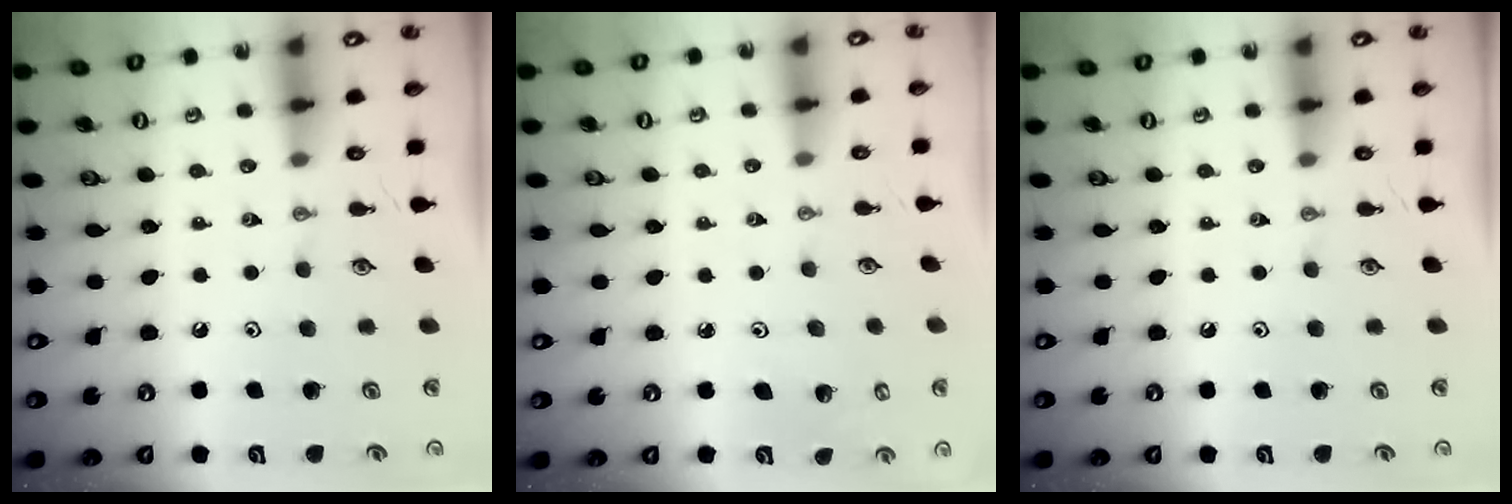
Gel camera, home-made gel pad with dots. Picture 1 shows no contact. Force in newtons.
{"total": 3.3, "press": 3.1, "slide": 1.1}
{"total": 0.0}